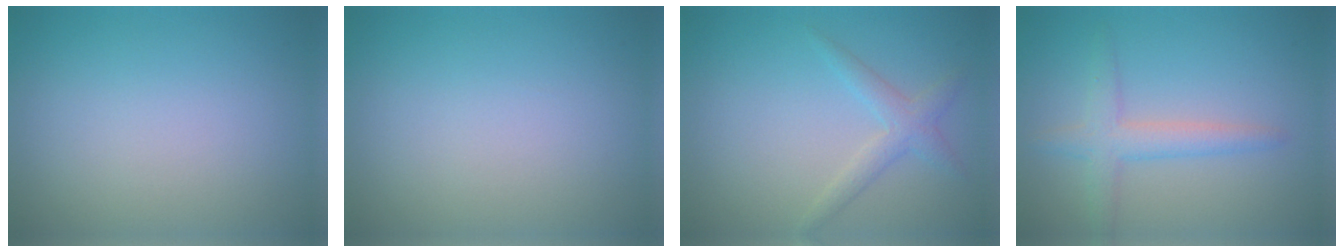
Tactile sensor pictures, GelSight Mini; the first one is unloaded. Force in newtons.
{"total": 0.0}
{"total": 2.0, "press": 2.0, "slide": 0.1}
{"total": 2.9, "press": 2.9, "slide": 0.2}